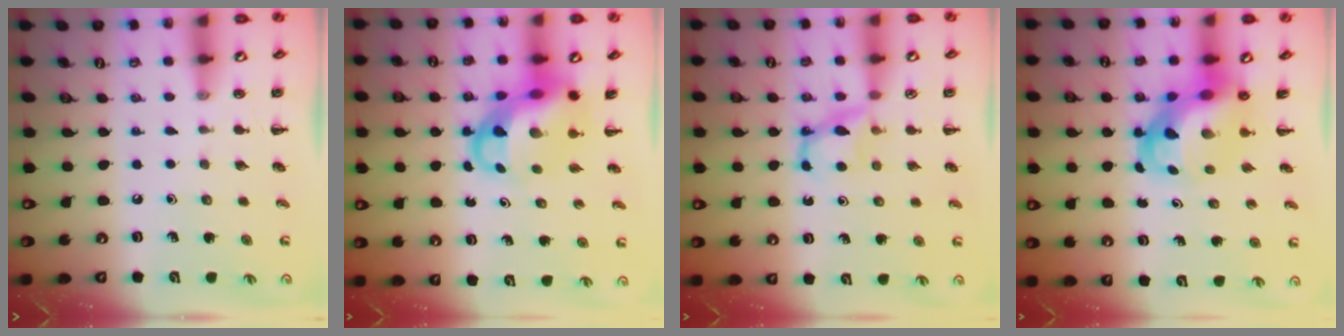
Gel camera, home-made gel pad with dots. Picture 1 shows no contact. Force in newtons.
{"total": 8.3, "press": 8.2, "slide": 1.3}
{"total": 4.9, "press": 4.8, "slide": 1.1}
{"total": 6.5, "press": 6.2, "slide": 1.8}